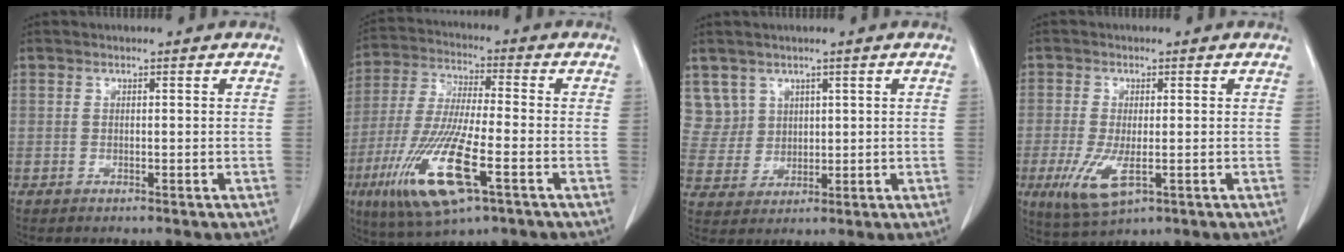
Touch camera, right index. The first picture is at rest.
{"total": 15.7, "force": [-6.3, 2.6, 14.2], "torque": [-0.298, -0.031, -0.112]}
{"total": 6.0, "force": [3.4, 4.9, -0.4], "torque": [0.013, 0.009, 0.079]}
{"total": 6.6, "force": [-1.9, 2.6, 5.7], "torque": [-0.119, -0.016, -0.024]}